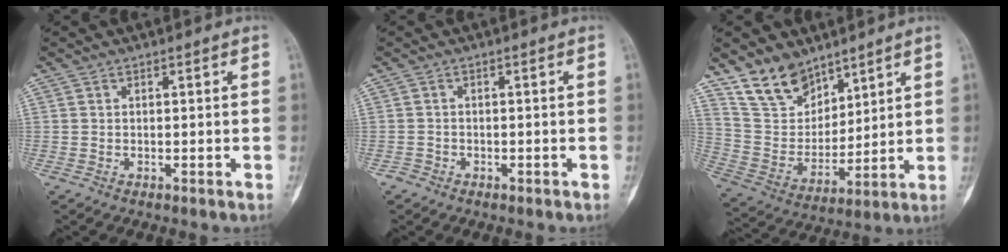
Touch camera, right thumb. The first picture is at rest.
{"total": 1.4, "force": [-1.0, 1.0, -0.2], "torque": [0.008, 0.005, -0.025]}
{"total": 12.4, "force": [9.2, 7.2, 3.9], "torque": [-0.042, -0.058, 0.194]}